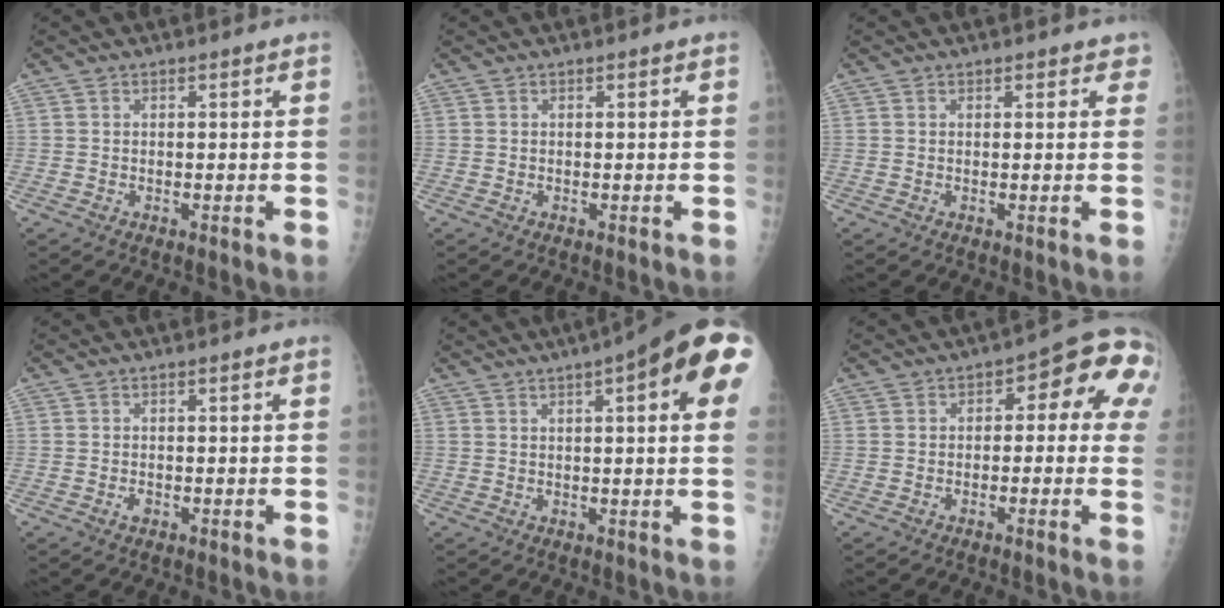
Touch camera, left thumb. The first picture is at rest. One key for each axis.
{"total": 0.0}
{"total": 1.9, "fx": 1.2, "fy": 0.9, "fz": 1.0, "tx": 0.006, "ty": -0.002, "tz": 0.009}
{"total": 1.1, "fx": -0.4, "fy": 0.6, "fz": 0.8, "tx": -0.014, "ty": 0.009, "tz": -0.005}
{"total": 17.3, "fx": 7.0, "fy": 3.5, "fz": 15.4, "tx": -0.202, "ty": 0.009, "tz": 0.085}
{"total": 10.9, "fx": 1.7, "fy": 5.4, "fz": 9.3, "tx": -0.069, "ty": 0.034, "tz": 0.009}